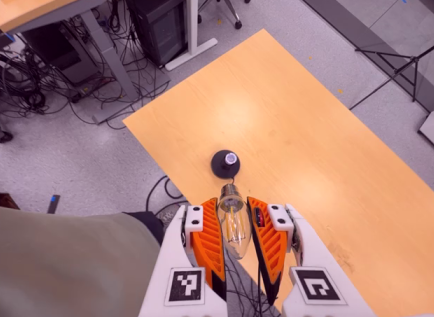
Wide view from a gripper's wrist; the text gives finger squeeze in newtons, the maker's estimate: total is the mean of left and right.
{"total": 19.1, "left": 21.2, "right": 17.0}